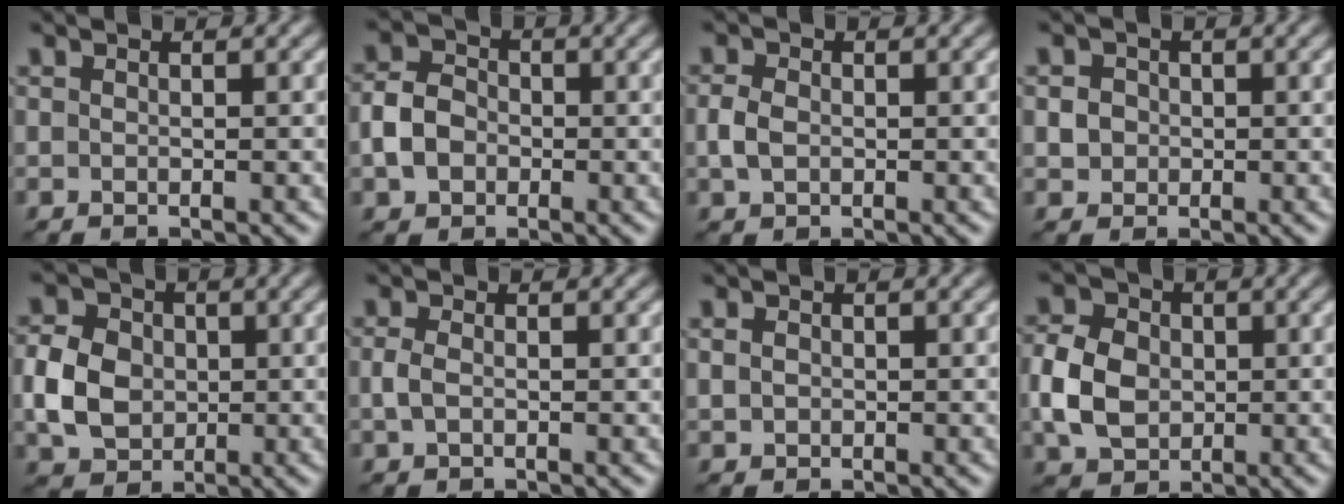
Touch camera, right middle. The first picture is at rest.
{"total": 3.6, "force": [-0.9, 2.9, 2.0], "torque": [-0.042, 0.005, -0.020]}
{"total": 2.0, "force": [-0.1, 1.5, 1.3], "torque": [-0.032, 0.002, -0.003]}
{"total": 1.9, "force": [0.2, 1.7, 0.7], "torque": [-0.007, 0.006, 0.005]}
{"total": 5.3, "force": [-0.3, 4.4, 3.0], "torque": [-0.070, 0.008, -0.012]}
{"total": 1.4, "force": [-0.1, 0.8, 1.1], "torque": [-0.028, 0.002, -0.004]}
{"total": 1.0, "force": [0.1, 0.8, 0.5], "torque": [-0.010, 0.002, 0.003]}
{"total": 5.9, "force": [-0.3, 4.6, 3.6], "torque": [-0.087, 0.008, -0.015]}